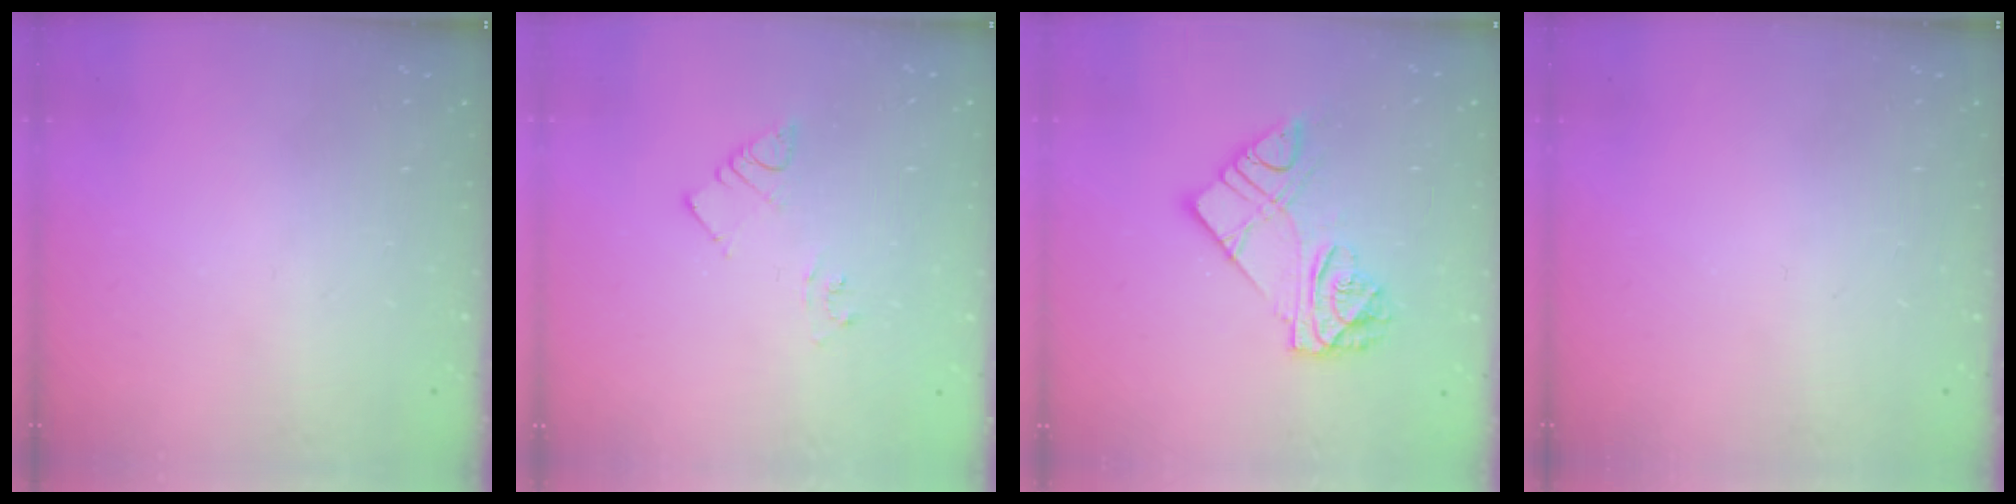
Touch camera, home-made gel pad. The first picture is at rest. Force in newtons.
{"total": 5.0, "press": 4.9, "slide": 0.7}
{"total": 12.4, "press": 12.3, "slide": 1.3}
{"total": 0.0}